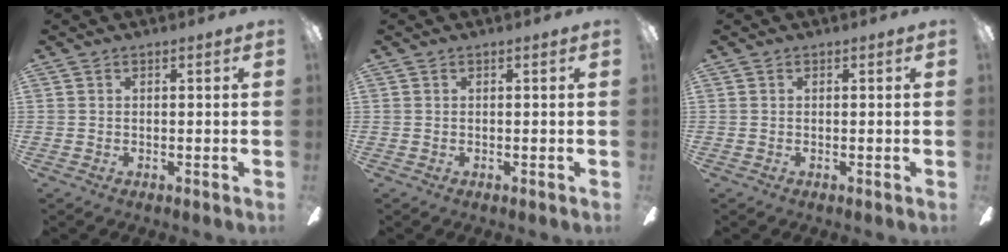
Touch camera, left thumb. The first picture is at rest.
{"total": 0.0}
{"total": 0.0}